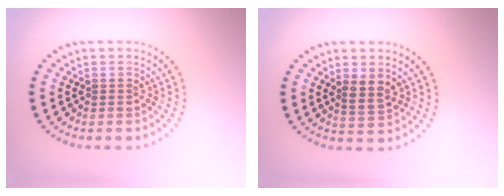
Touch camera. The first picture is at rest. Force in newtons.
{"total": 2.1, "press": 1.8, "slide": 1.0}